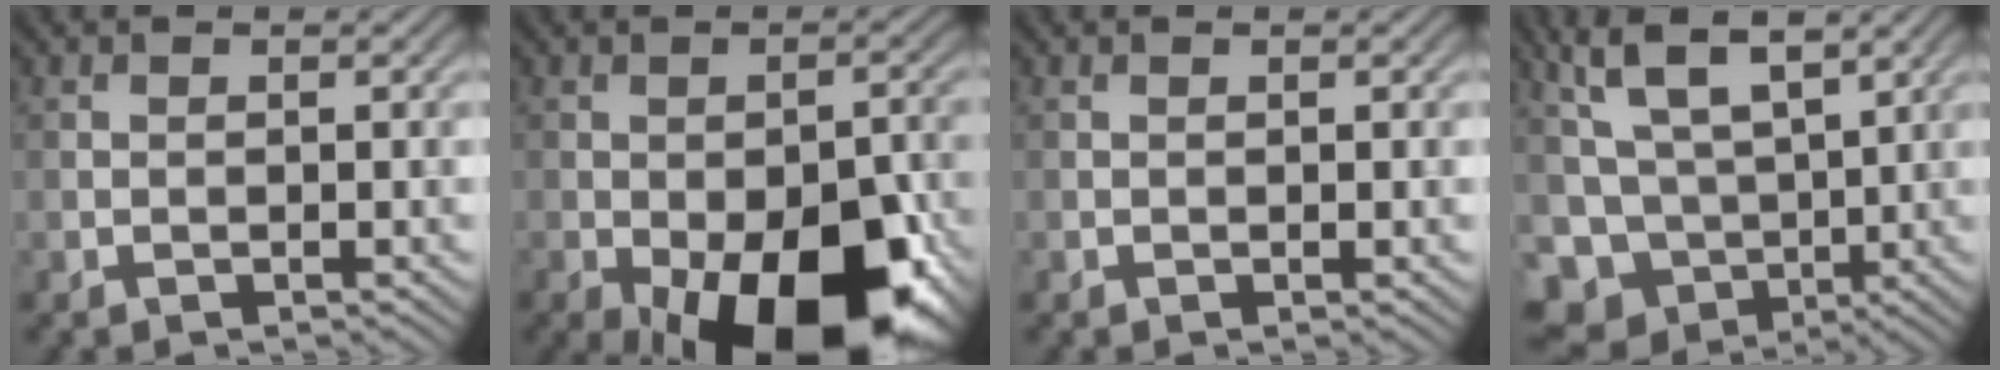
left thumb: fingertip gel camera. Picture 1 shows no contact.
{"total": 18.7, "force": [-9.1, 9.2, 13.5], "torque": [-0.182, -0.030, -0.122]}
{"total": 0.0}
{"total": 9.4, "force": [2.9, 6.3, 6.3], "torque": [-0.152, -0.010, 0.063]}